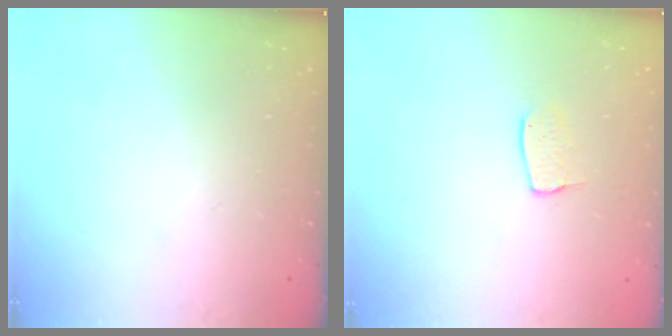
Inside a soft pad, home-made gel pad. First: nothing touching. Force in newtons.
{"total": 5.9, "press": 5.9, "slide": 0.3}